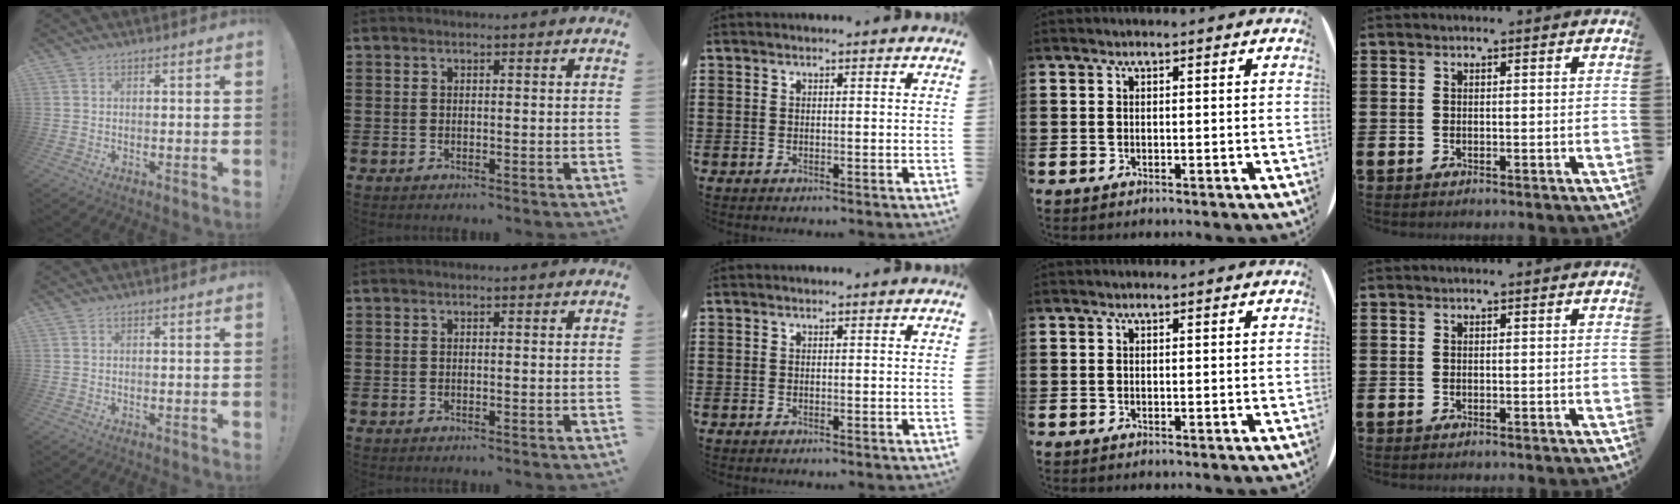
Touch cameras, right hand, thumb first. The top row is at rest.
{}